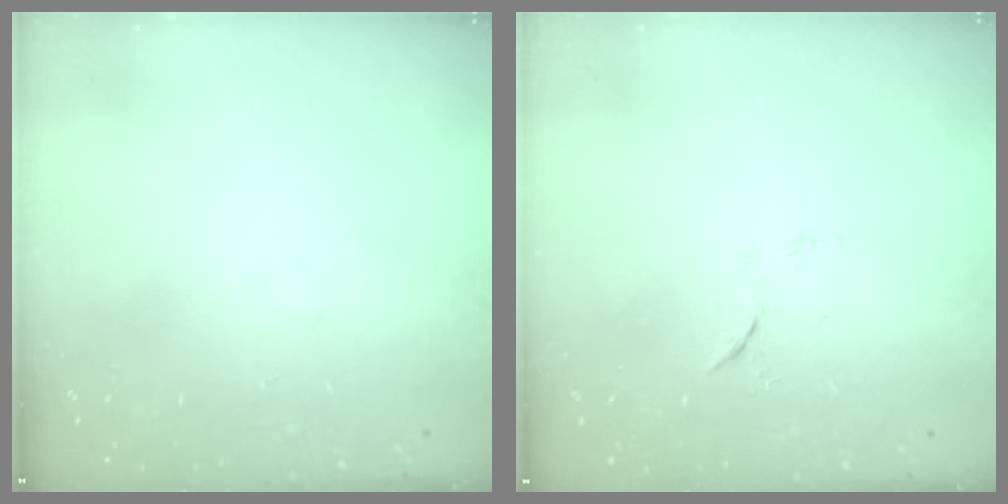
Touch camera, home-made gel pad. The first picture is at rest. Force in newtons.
{"total": 6.4, "press": 6.4, "slide": 0.6}